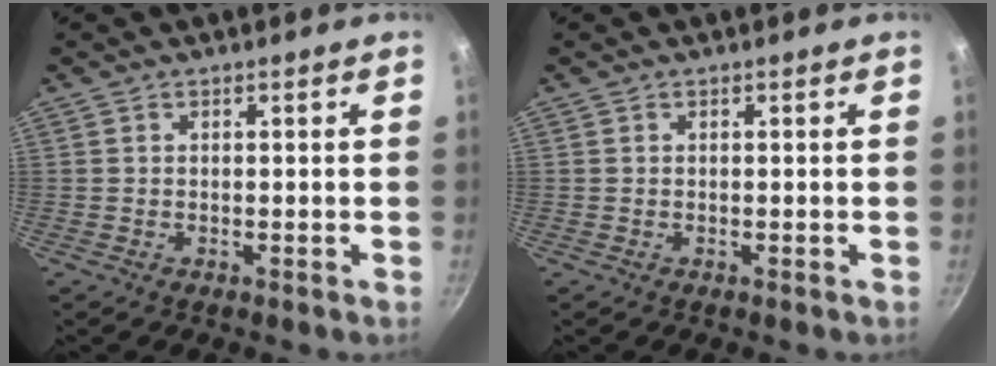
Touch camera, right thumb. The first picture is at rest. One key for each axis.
{"total": 0.0}